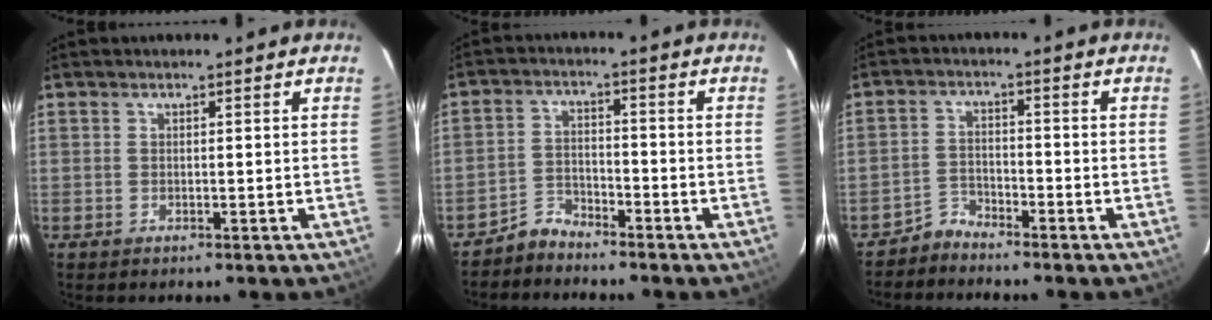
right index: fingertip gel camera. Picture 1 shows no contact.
{"total": 4.1, "force": [-3.9, 1.3, 0.0], "torque": [-0.004, 0.011, -0.073]}
{"total": 3.3, "force": [-3.1, 0.8, -0.6], "torque": [0.011, 0.005, -0.060]}